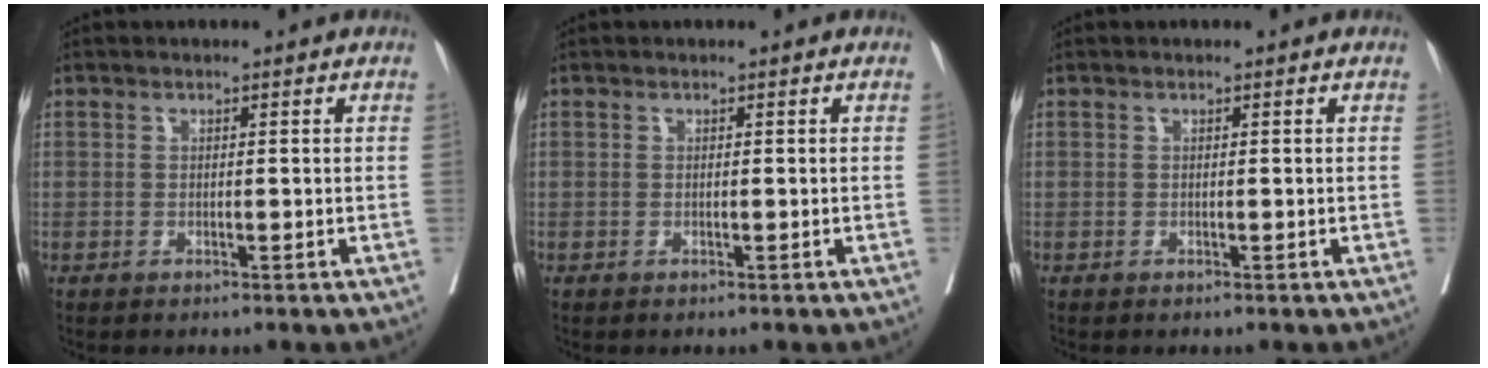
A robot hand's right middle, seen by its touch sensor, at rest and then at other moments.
{"total": 0.0}
{"total": 0.0}